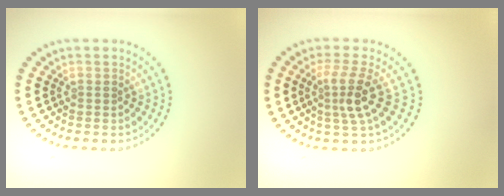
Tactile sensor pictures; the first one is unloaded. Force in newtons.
{"total": 3.1, "press": 2.3, "slide": 2.1}